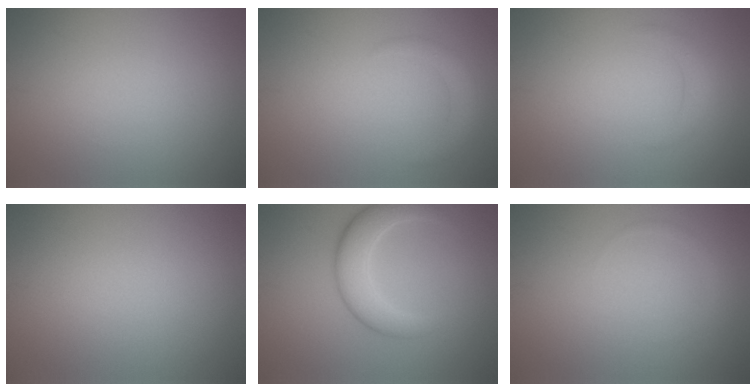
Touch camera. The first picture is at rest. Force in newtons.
{"total": 1.9, "press": 1.9, "slide": 0.0}
{"total": 1.4, "press": 1.4, "slide": 0.0}
{"total": 0.0}
{"total": 4.2, "press": 4.2, "slide": 0.1}
{"total": 0.7, "press": 0.7, "slide": 0.1}